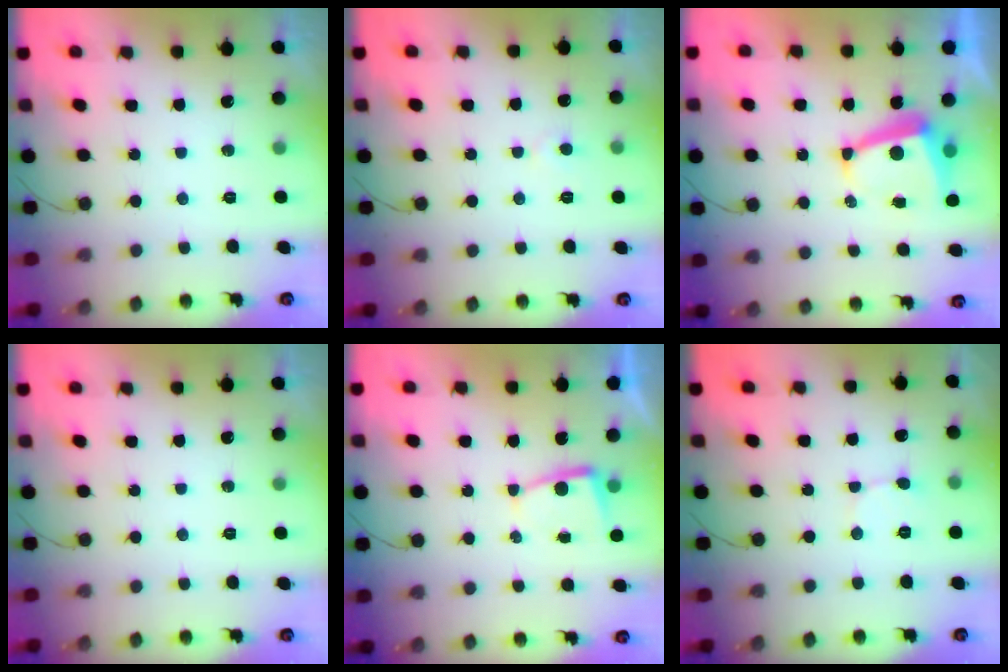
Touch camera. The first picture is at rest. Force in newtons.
{"total": 2.7, "press": 2.7, "slide": 0.2}
{"total": 7.5, "press": 7.4, "slide": 1.1}
{"total": 0.0}
{"total": 3.0, "press": 3.0, "slide": 0.4}
{"total": 0.9, "press": 0.9, "slide": 0.1}